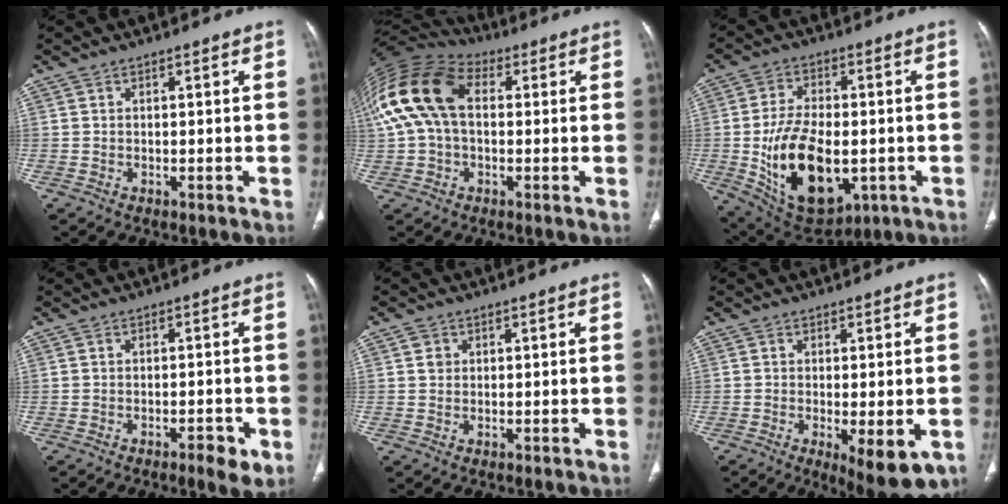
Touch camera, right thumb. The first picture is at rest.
{"total": 17.3, "force": [2.5, 11.2, 13.0], "torque": [-0.281, 0.043, 0.039]}
{"total": 19.1, "force": [-3.6, 10.9, 15.3], "torque": [-0.252, -0.003, -0.034]}
{"total": 4.0, "force": [-1.9, 1.2, 3.3], "torque": [-0.044, 0.003, -0.026]}
{"total": 1.8, "force": [0.5, 1.6, 0.6], "torque": [-0.005, -0.001, 0.009]}
{"total": 8.9, "force": [-3.0, 3.0, 7.8], "torque": [-0.107, -0.018, -0.037]}